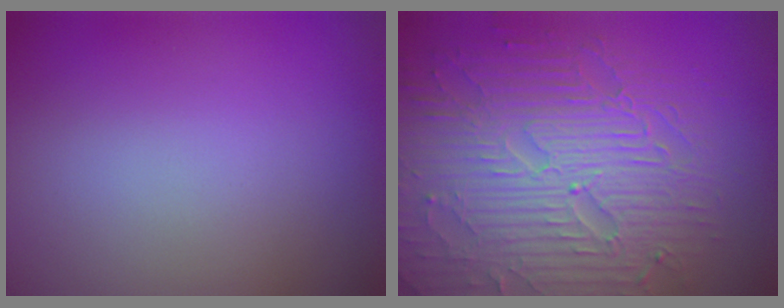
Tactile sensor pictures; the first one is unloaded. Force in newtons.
{"total": 8.8, "press": 6.3, "slide": 6.1}